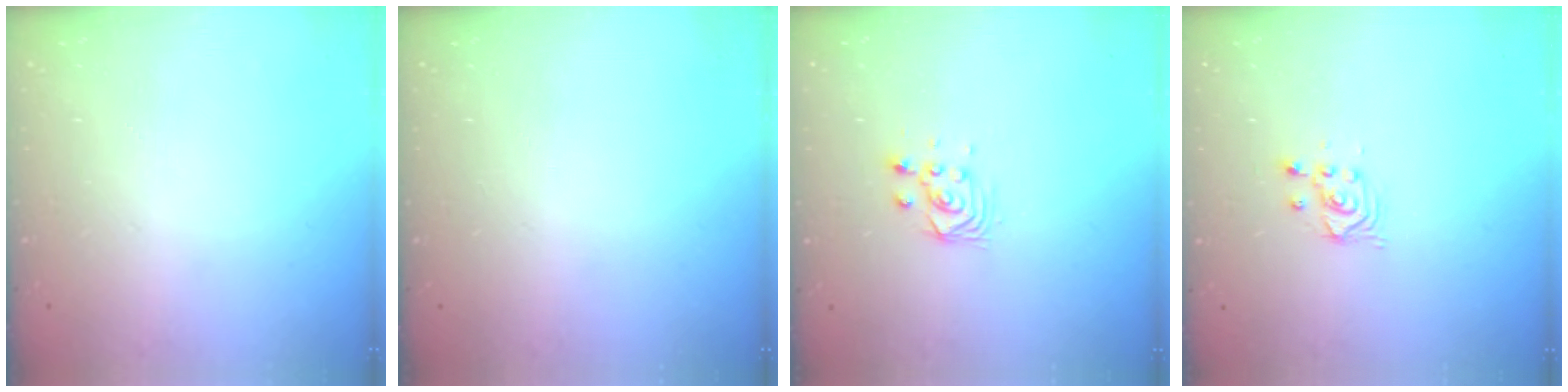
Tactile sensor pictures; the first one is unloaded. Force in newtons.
{"total": 0.0}
{"total": 2.8, "press": 2.8, "slide": 0.2}
{"total": 2.5, "press": 2.5, "slide": 0.2}